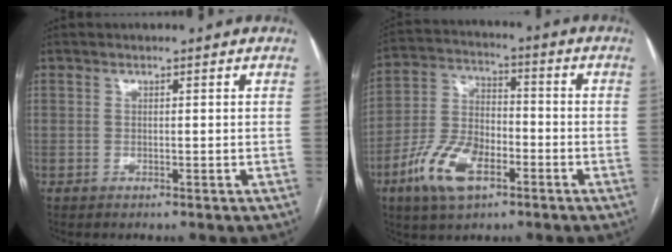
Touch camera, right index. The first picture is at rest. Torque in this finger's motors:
{"motor_torque": [1.21, -0.93, 0.28, 0.02]}